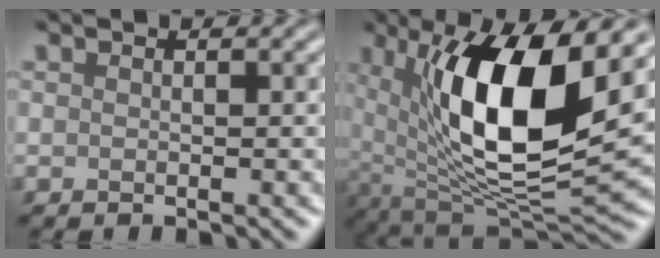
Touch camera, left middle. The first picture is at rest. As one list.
[{"total": 13.1, "force": [3.4, 4.8, 11.7], "torque": [-0.198, -0.010, 0.062]}]